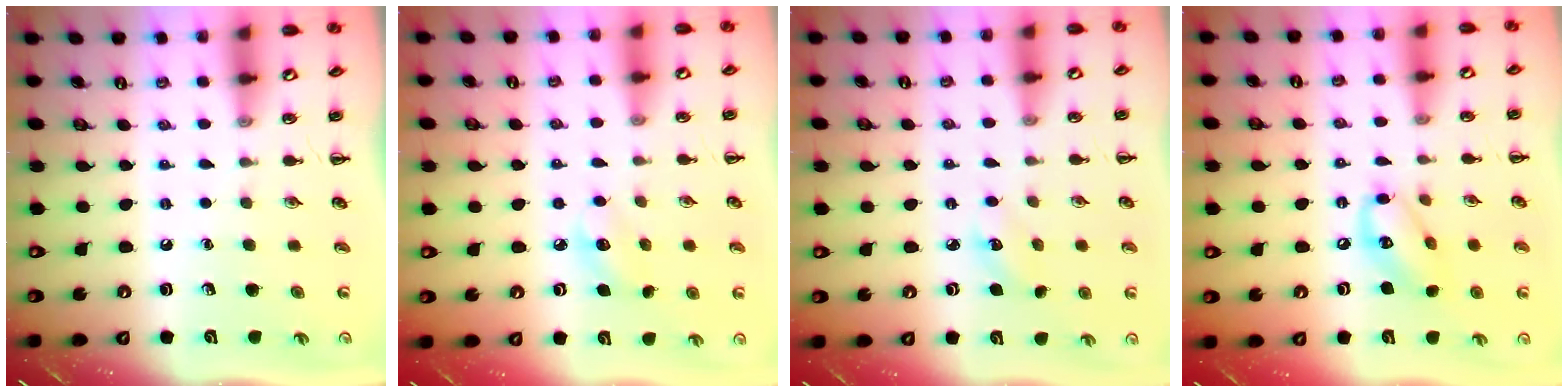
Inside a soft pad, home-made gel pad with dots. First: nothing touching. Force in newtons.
{"total": 6.2, "press": 6.0, "slide": 1.6}
{"total": 3.6, "press": 3.5, "slide": 0.8}
{"total": 11.3, "press": 11.1, "slide": 2.0}